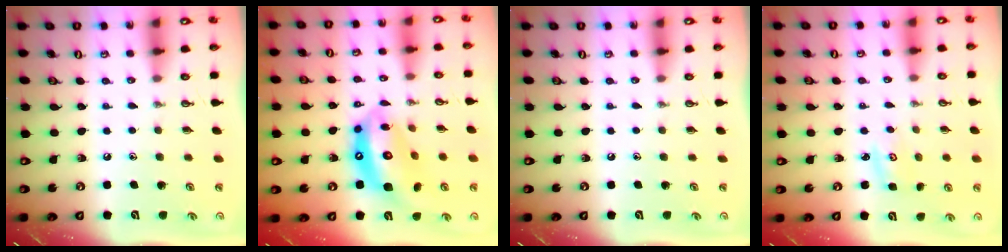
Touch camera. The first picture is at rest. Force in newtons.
{"total": 16.3, "press": 16.2, "slide": 1.9}
{"total": 0.0}
{"total": 2.6, "press": 2.6, "slide": 0.3}